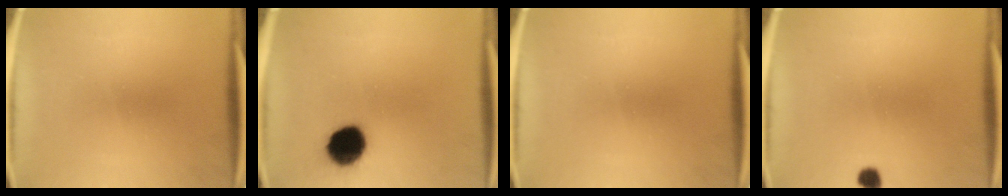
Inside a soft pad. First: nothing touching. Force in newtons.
{"total": 11.1}
{"total": 0.0}
{"total": 2.0}